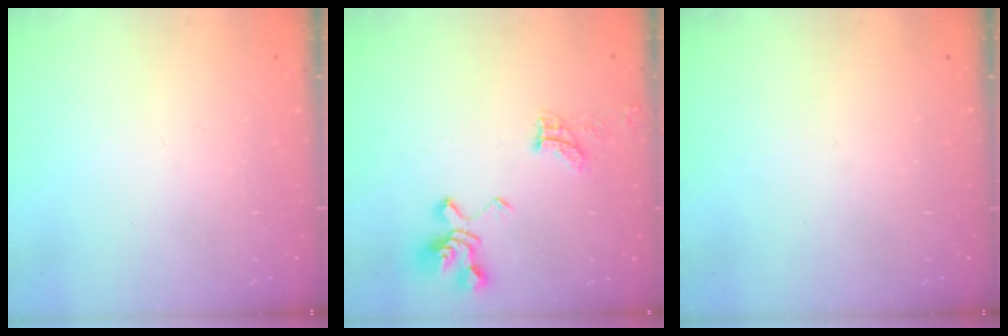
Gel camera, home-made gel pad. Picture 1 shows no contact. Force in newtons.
{"total": 6.2, "press": 6.1, "slide": 0.8}
{"total": 0.0}